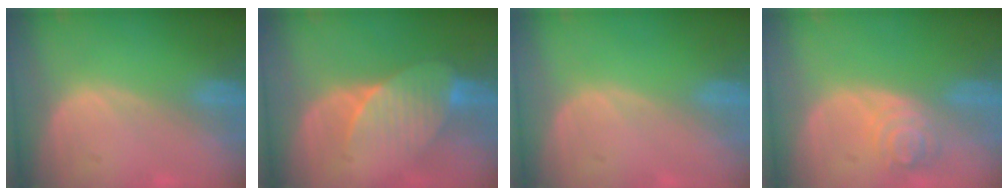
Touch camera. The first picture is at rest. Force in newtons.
{"total": 7.6, "press": 6.9, "slide": 3.1}
{"total": 0.0}
{"total": 4.2, "press": 4.2, "slide": 0.7}